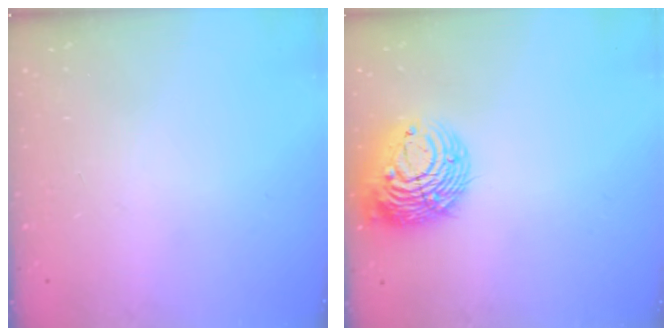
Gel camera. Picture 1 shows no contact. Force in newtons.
{"total": 13.4, "press": 13.3, "slide": 1.7}